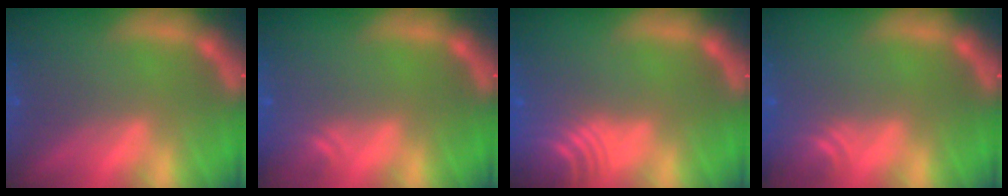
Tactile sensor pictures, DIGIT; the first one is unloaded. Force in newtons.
{"total": 1.9}
{"total": 9.6}
{"total": 3.0}